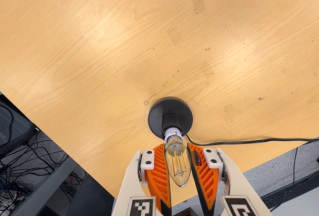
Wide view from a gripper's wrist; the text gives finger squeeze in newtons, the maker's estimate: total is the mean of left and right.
{"total": 14.1, "left": 13.3, "right": 14.8}